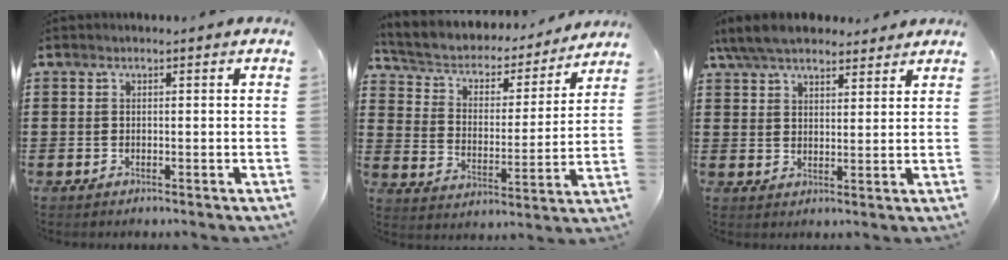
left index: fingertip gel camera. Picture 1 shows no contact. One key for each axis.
{"total": 3.9, "fx": 3.2, "fy": 1.9, "fz": 1.1, "tx": -0.043, "ty": -0.025, "tz": 0.046}
{"total": 7.0, "fx": 6.1, "fy": 2.0, "fz": 2.7, "tx": -0.071, "ty": -0.007, "tz": 0.115}